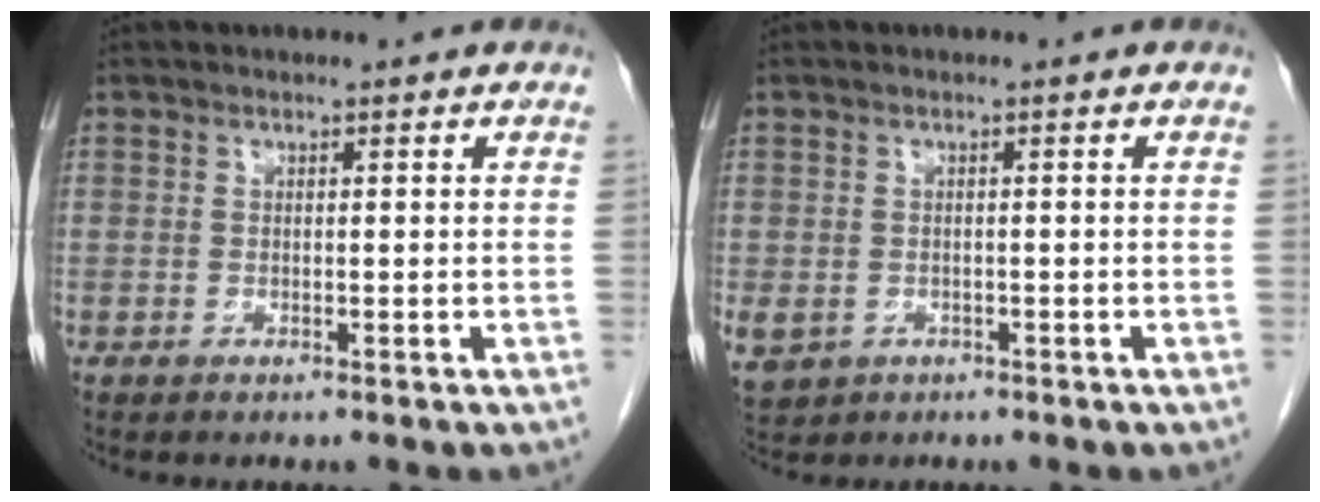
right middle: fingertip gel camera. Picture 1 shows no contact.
{"total": 6.4, "force": [-2.8, 5.3, 2.3], "torque": [-0.069, -0.006, -0.036]}